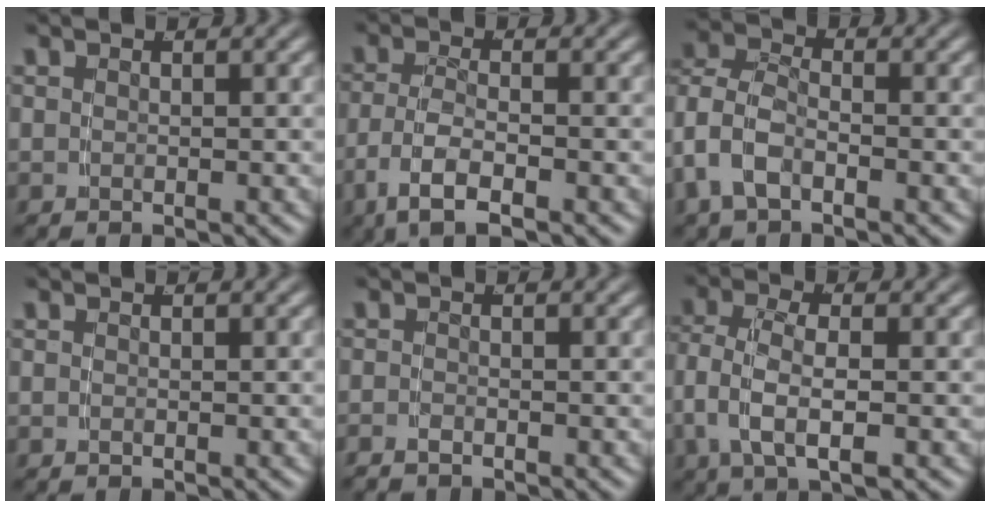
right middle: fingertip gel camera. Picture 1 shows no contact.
{"total": 4.9, "force": [-2.0, 2.3, 3.8], "torque": [-0.079, -0.015, -0.026]}
{"total": 5.7, "force": [-0.8, 4.7, 3.1], "torque": [-0.087, -0.016, -0.017]}
{"total": 0.0}
{"total": 1.3, "force": [-1.2, 0.4, 0.2], "torque": [-0.013, -0.007, -0.019]}
{"total": 4.4, "force": [-0.5, 2.1, 3.8], "torque": [-0.091, -0.011, -0.002]}